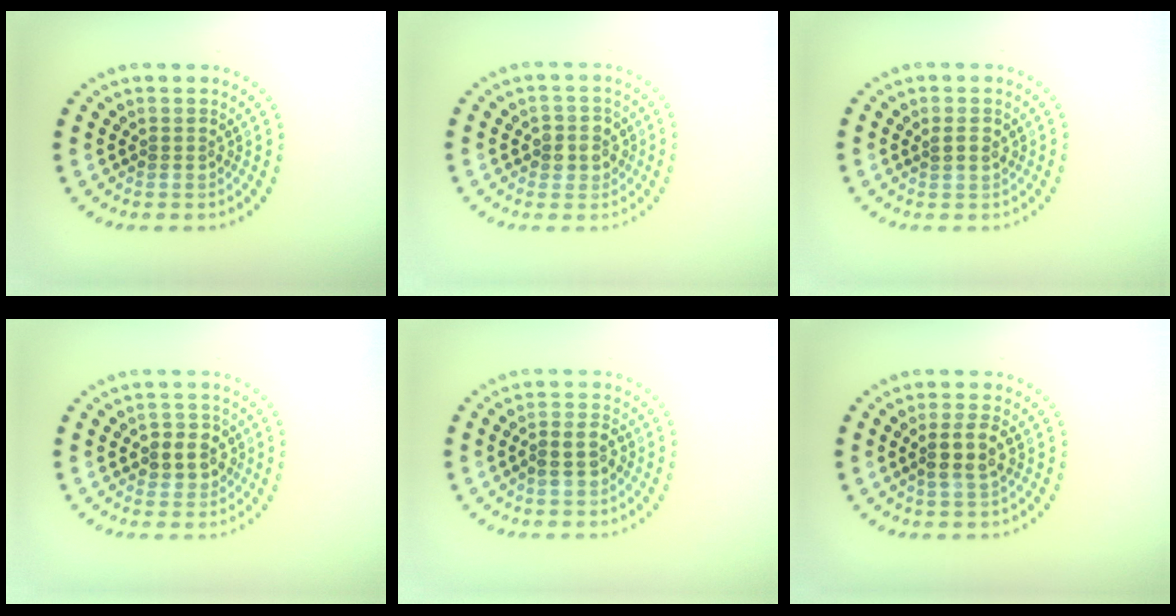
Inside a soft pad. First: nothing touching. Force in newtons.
{"total": 2.4, "press": 2.2, "slide": 1.0}
{"total": 0.9, "press": 0.8, "slide": 0.3}
{"total": 2.8, "press": 2.7, "slide": 0.8}
{"total": 2.4, "press": 2.2, "slide": 0.8}
{"total": 2.5, "press": 2.4, "slide": 0.9}